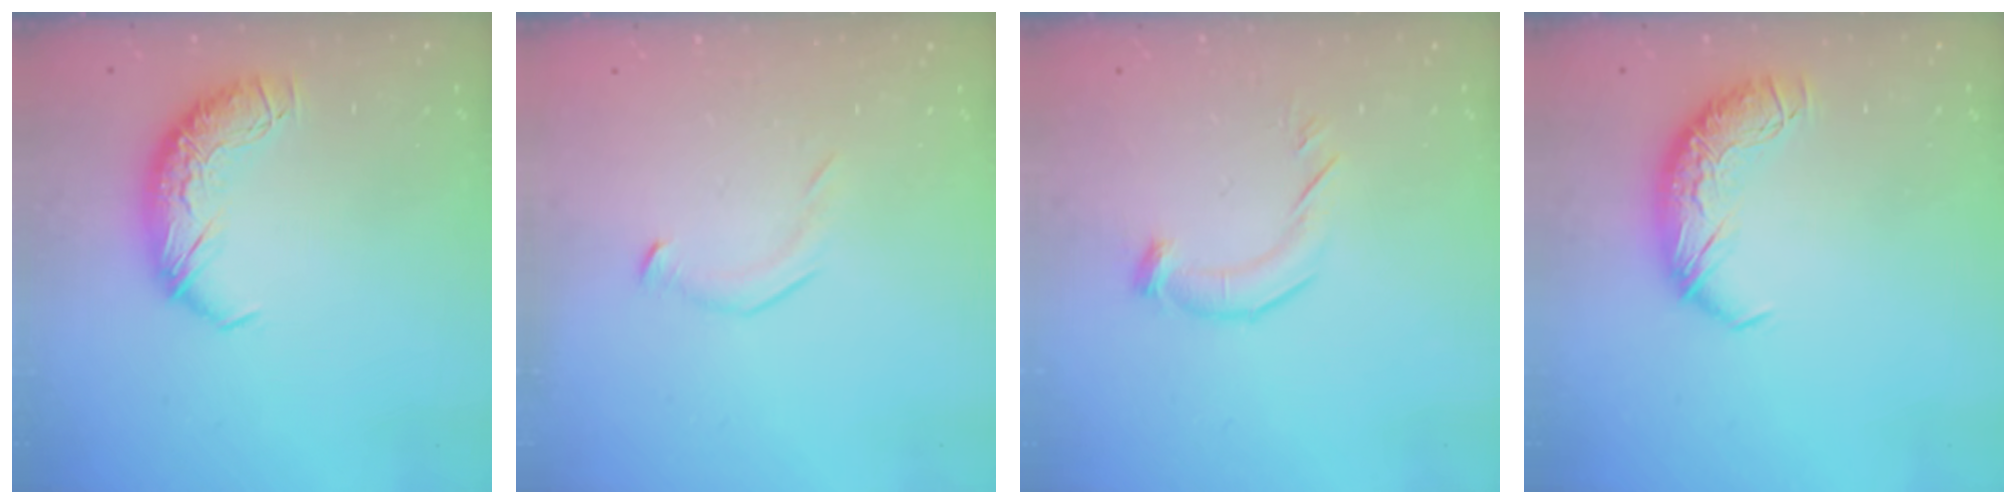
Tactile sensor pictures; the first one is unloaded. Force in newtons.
{"total": 5.2, "press": 5.1, "slide": 1.0}
{"total": 3.4, "press": 3.3, "slide": 0.7}
{"total": 0.0}